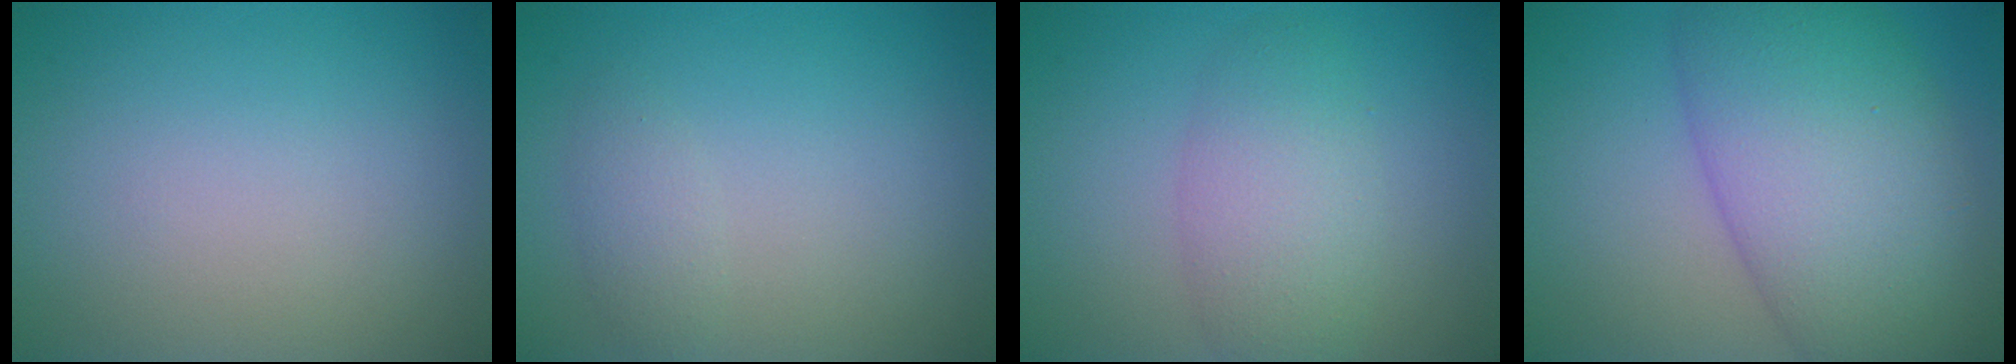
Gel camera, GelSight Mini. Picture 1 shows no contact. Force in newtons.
{"total": 1.3, "press": 1.3, "slide": 0.1}
{"total": 4.2, "press": 4.2, "slide": 0.2}
{"total": 11.0, "press": 11.0, "slide": 0.3}